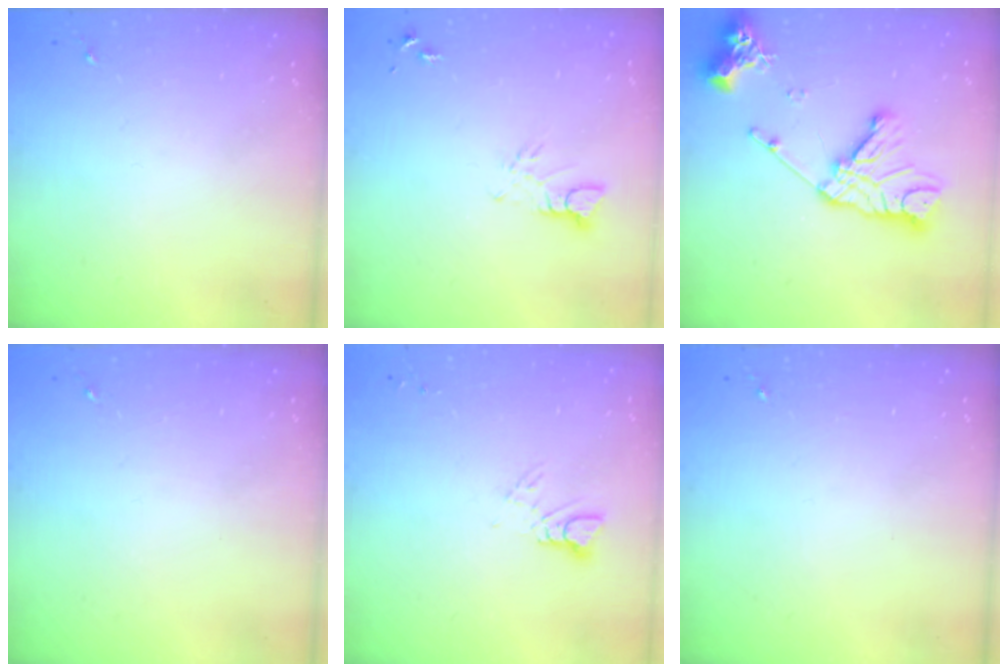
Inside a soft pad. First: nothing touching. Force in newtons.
{"total": 3.4, "press": 3.4, "slide": 0.2}
{"total": 17.2, "press": 17.1, "slide": 1.8}
{"total": 0.0}
{"total": 3.6, "press": 3.6, "slide": 0.1}
{"total": 0.0}